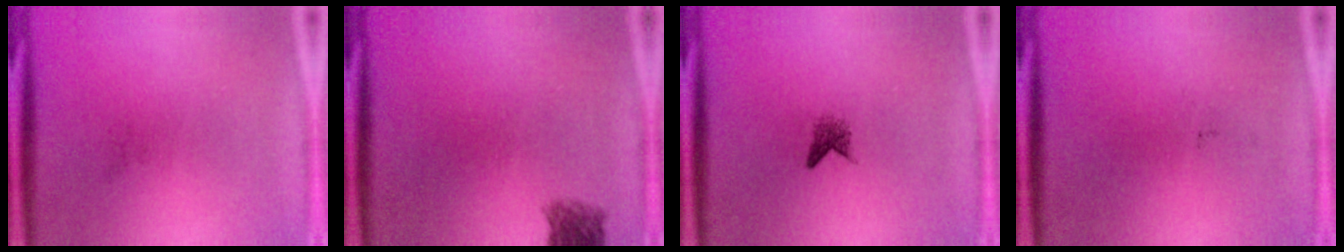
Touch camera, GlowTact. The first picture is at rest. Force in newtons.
{"total": 2.6}
{"total": 1.6}
{"total": 0.0}